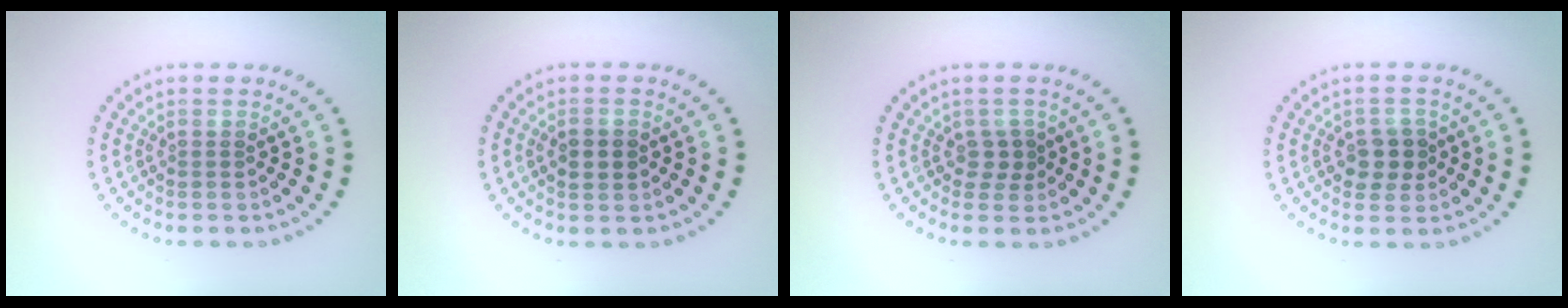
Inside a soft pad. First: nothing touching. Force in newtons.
{"total": 2.1, "press": 2.1, "slide": 0.1}
{"total": 1.6, "press": 1.3, "slide": 0.9}
{"total": 2.5, "press": 2.4, "slide": 0.6}